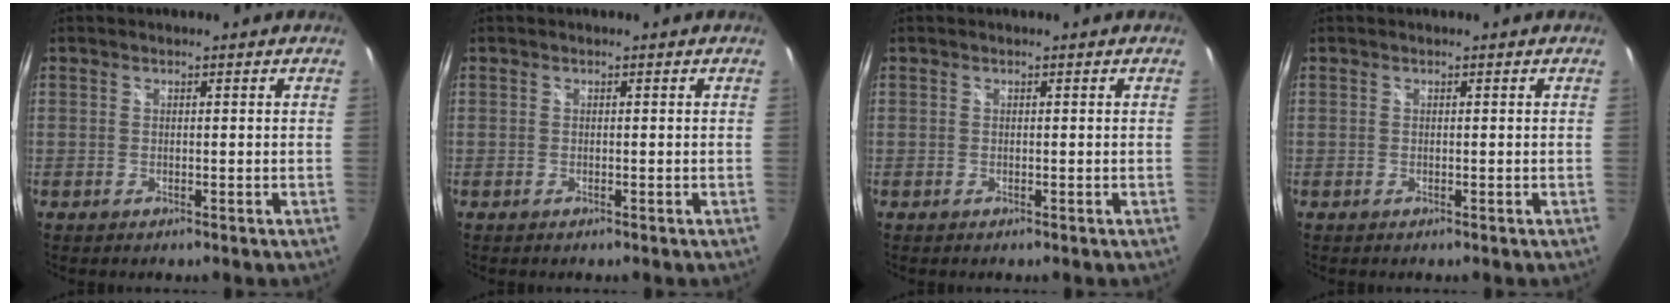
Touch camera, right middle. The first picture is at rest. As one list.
[{"total": 0.0}, {"total": 0.0}, {"total": 0.0}]